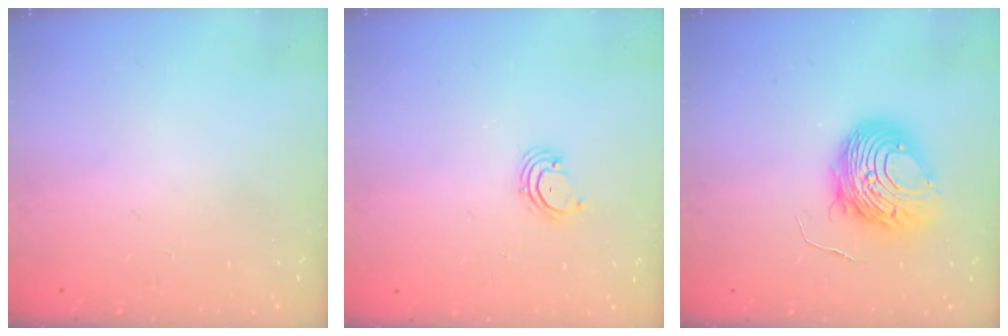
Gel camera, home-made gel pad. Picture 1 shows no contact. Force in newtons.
{"total": 2.3, "press": 2.3, "slide": 0.5}
{"total": 11.0, "press": 11.0, "slide": 0.8}